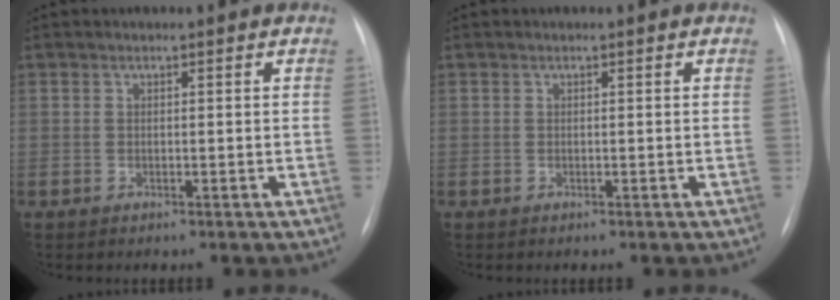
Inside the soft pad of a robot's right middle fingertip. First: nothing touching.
{"total": 0.0}